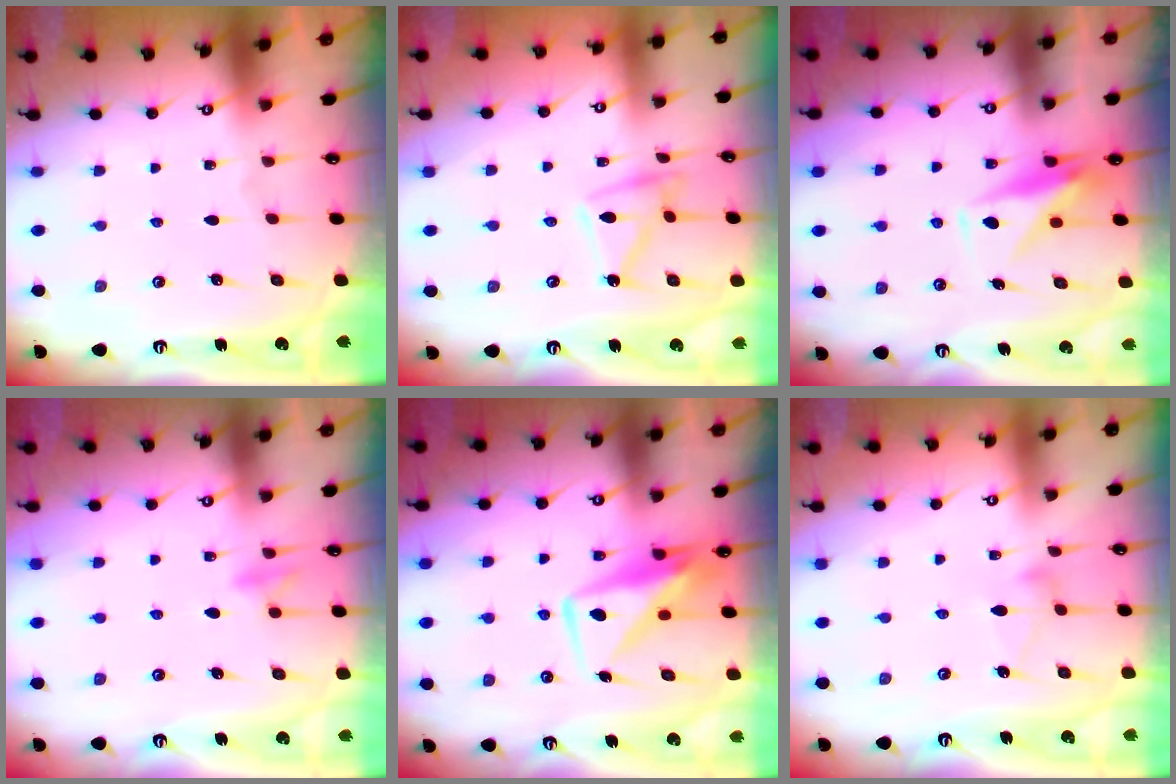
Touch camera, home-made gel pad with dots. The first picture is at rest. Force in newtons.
{"total": 11.4, "press": 11.4, "slide": 0.4}
{"total": 8.9, "press": 8.9, "slide": 0.3}
{"total": 7.9, "press": 7.8, "slide": 0.8}
{"total": 8.5, "press": 8.5, "slide": 0.8}
{"total": 7.3, "press": 7.3, "slide": 0.3}